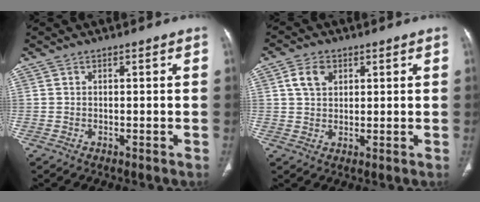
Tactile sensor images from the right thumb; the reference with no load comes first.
{"total": 4.9, "force": [1.9, 3.6, 2.8], "torque": [-0.038, -0.002, 0.035]}